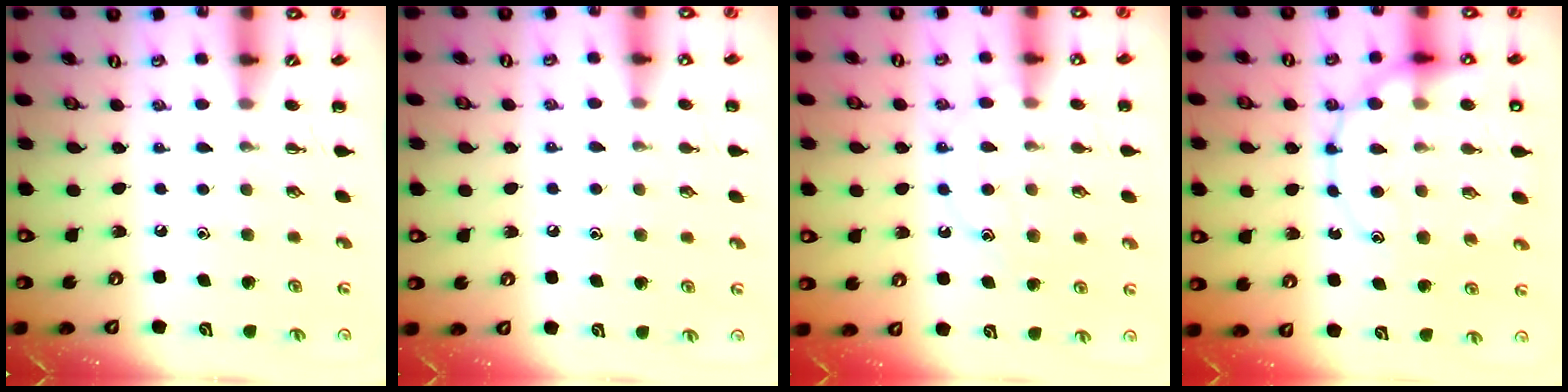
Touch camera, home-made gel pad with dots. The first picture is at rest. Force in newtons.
{"total": 6.2, "press": 5.9, "slide": 1.9}
{"total": 12.0, "press": 12.0, "slide": 0.9}
{"total": 17.6, "press": 17.5, "slide": 2.2}